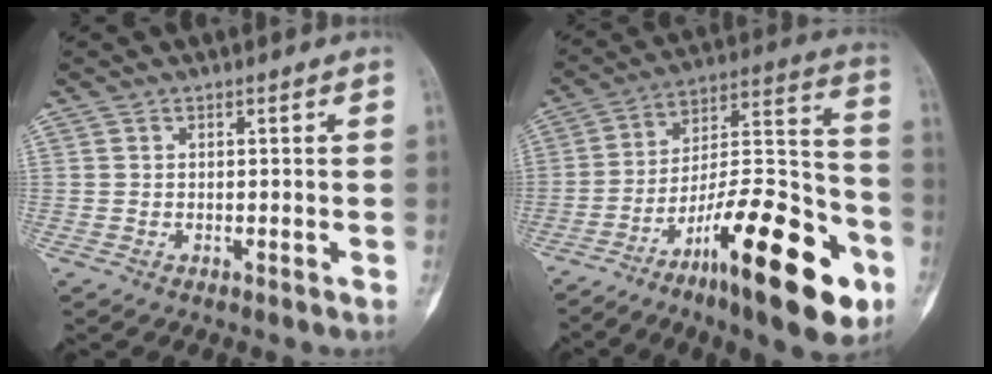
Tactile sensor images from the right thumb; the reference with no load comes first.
{"total": 26.4, "force": [-13.1, 7.7, 21.6], "torque": [-0.312, 0.082, -0.205]}